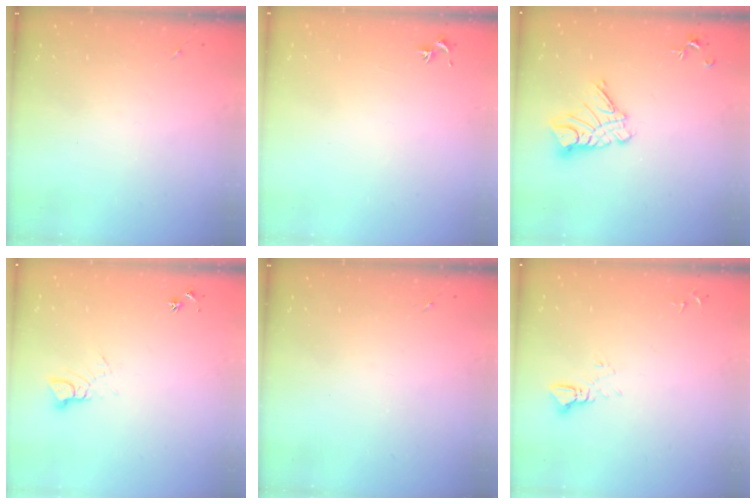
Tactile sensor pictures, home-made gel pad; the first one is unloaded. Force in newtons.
{"total": 0.8, "press": 0.7, "slide": 0.3}
{"total": 11.1, "press": 11.0, "slide": 1.1}
{"total": 5.4, "press": 5.4, "slide": 0.5}
{"total": 0.0}
{"total": 2.5, "press": 2.5, "slide": 0.1}